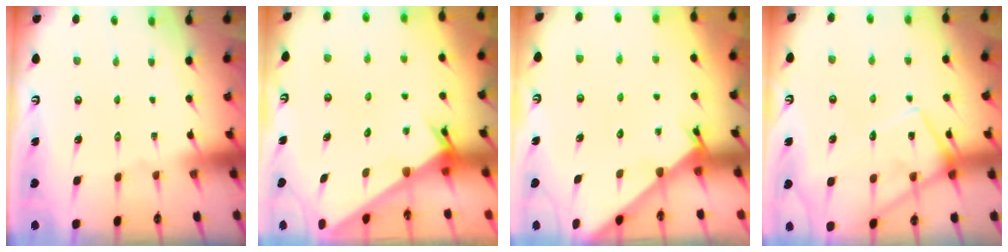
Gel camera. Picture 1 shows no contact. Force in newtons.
{"total": 2.4, "press": 2.4, "slide": 0.1}
{"total": 1.2, "press": 1.2, "slide": 0.1}
{"total": 12.9, "press": 12.9, "slide": 1.0}